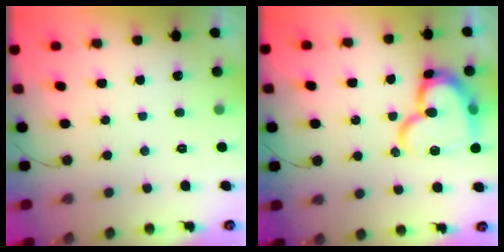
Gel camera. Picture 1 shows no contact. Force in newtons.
{"total": 18.3, "press": 18.3, "slide": 0.9}